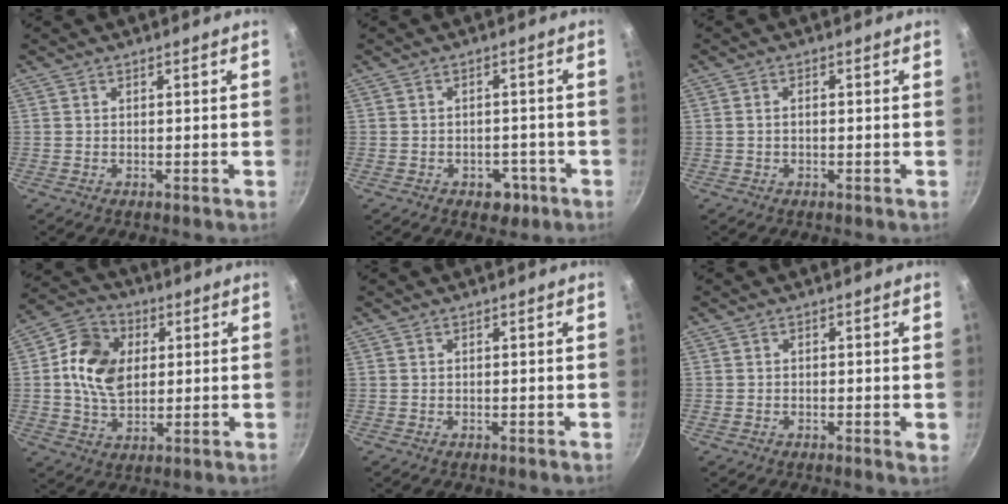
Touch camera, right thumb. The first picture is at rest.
{"total": 4.3, "force": [-2.1, 3.1, 2.2], "torque": [-0.011, 0.019, -0.015]}
{"total": 1.2, "force": [-0.2, 0.7, 0.9], "torque": [-0.021, 0.008, -0.006]}
{"total": 12.5, "force": [2.1, 9.1, 8.4], "torque": [-0.127, 0.003, 0.028]}
{"total": 0.0}
{"total": 1.9, "force": [-0.4, 0.9, 1.6], "torque": [-0.022, -0.002, -0.009]}